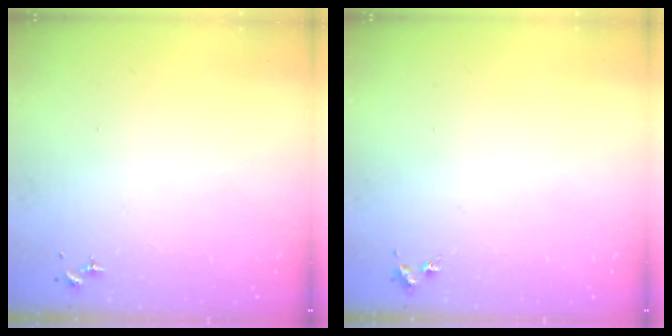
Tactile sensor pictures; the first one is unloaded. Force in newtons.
{"total": 4.3, "press": 4.3, "slide": 0.6}